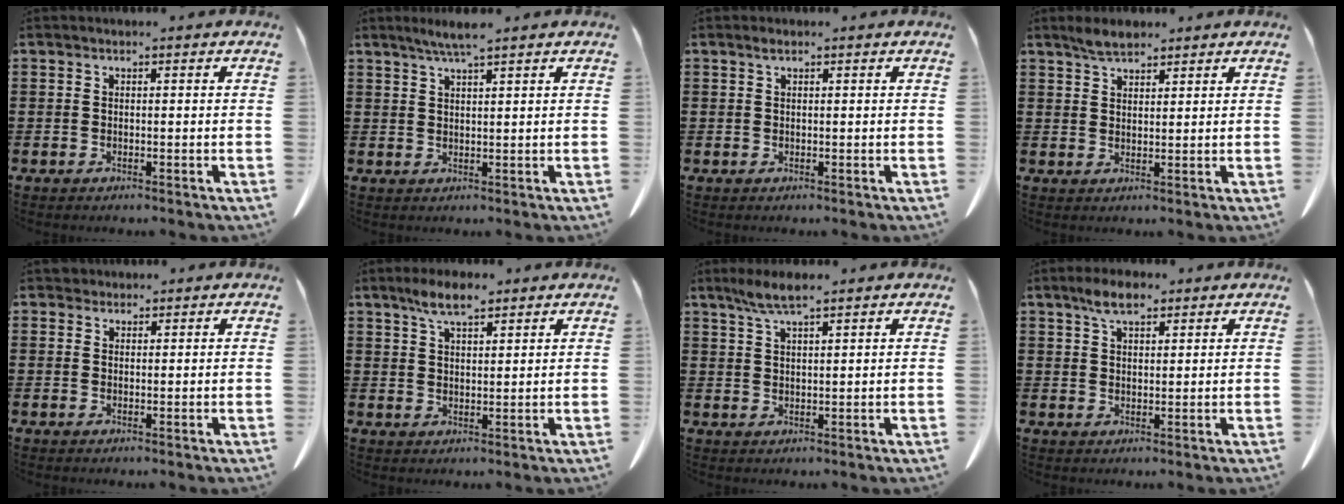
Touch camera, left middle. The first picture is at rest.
{"total": 3.3, "force": [2.5, -0.1, 2.1], "torque": [-0.046, 0.001, 0.045]}
{"total": 0.6, "force": [0.4, 0.3, 0.5], "torque": [-0.010, 0.003, 0.006]}
{"total": 3.1, "force": [2.5, 0.9, 1.5], "torque": [-0.033, 0.005, 0.047]}
{"total": 1.3, "force": [1.1, 0.5, 0.0], "torque": [-0.005, 0.003, 0.023]}
{"total": 5.3, "force": [3.7, 1.5, 3.5], "torque": [-0.076, 0.004, 0.066]}
{"total": 4.2, "force": [3.0, 0.4, 2.9], "torque": [-0.064, 0.002, 0.053]}
{"total": 4.7, "force": [3.2, 1.7, 3.0], "torque": [-0.064, 0.007, 0.058]}